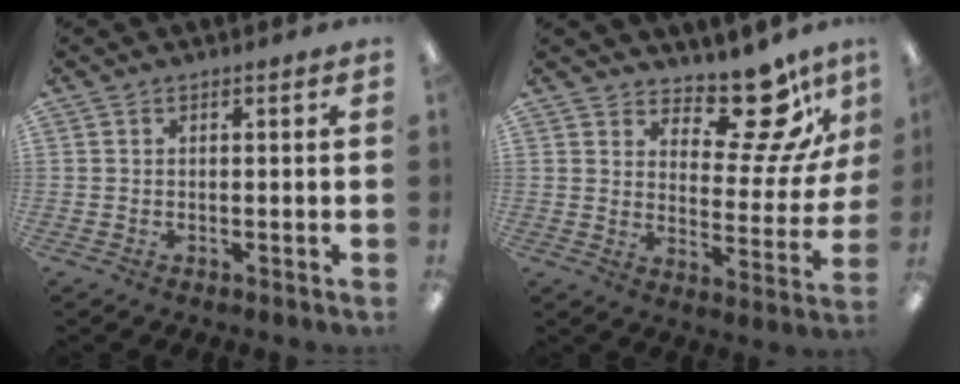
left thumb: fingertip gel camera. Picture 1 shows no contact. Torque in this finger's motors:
{"motor_torque": [0.18, 0.14, -0.28, -0.06, 0.01]}